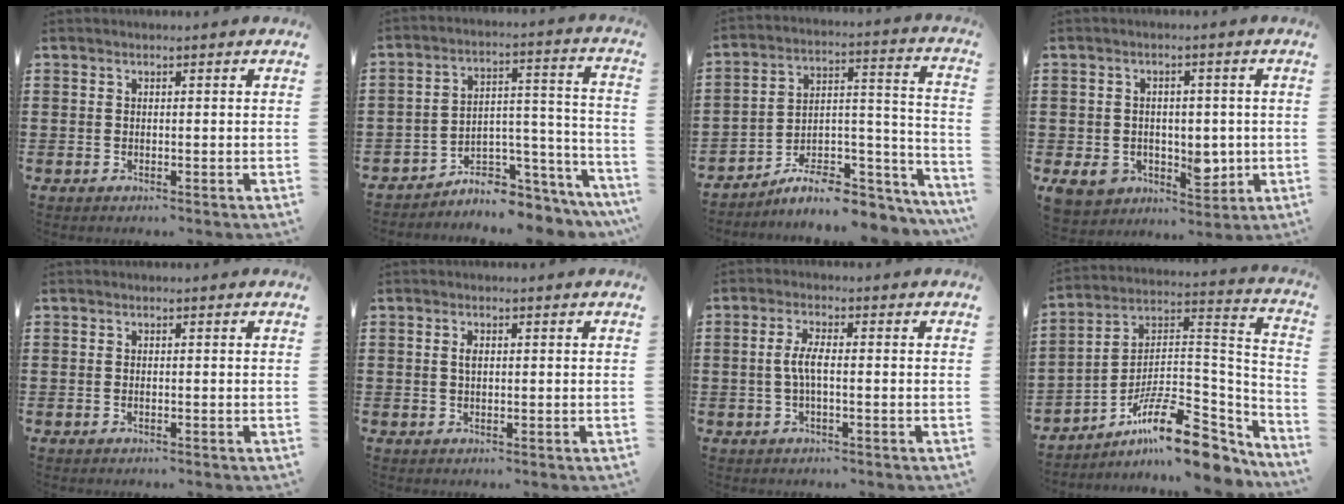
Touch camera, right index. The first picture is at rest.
{"total": 5.4, "force": [-4.9, 2.0, 1.3], "torque": [-0.027, 0.000, -0.094]}
{"total": 7.6, "force": [-6.1, 3.3, 3.1], "torque": [-0.049, 0.011, -0.110]}
{"total": 6.5, "force": [-0.9, 5.7, 3.0], "torque": [-0.054, 0.002, -0.009]}
{"total": 0.0}
{"total": 1.5, "force": [0.3, 0.7, 1.3], "torque": [-0.028, 0.005, 0.004]}
{"total": 3.6, "force": [-0.5, 0.8, 3.4], "torque": [-0.084, -0.006, -0.018]}
{"total": 14.5, "force": [-9.9, 4.1, 9.8], "torque": [-0.155, 0.021, -0.177]}